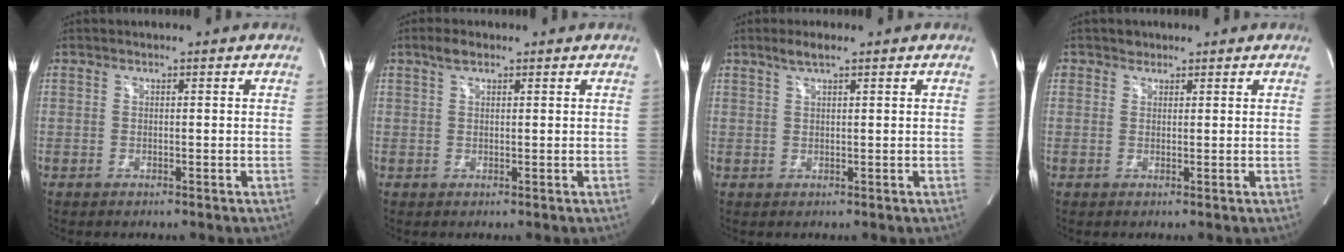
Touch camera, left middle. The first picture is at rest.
{"total": 2.1, "force": [1.4, 0.9, 1.3], "torque": [-0.029, 0.011, 0.026]}
{"total": 2.3, "force": [1.6, 0.2, 1.6], "torque": [-0.038, 0.006, 0.032]}
{"total": 1.3, "force": [0.8, 1.0, 0.0], "torque": [0.004, 0.001, 0.009]}